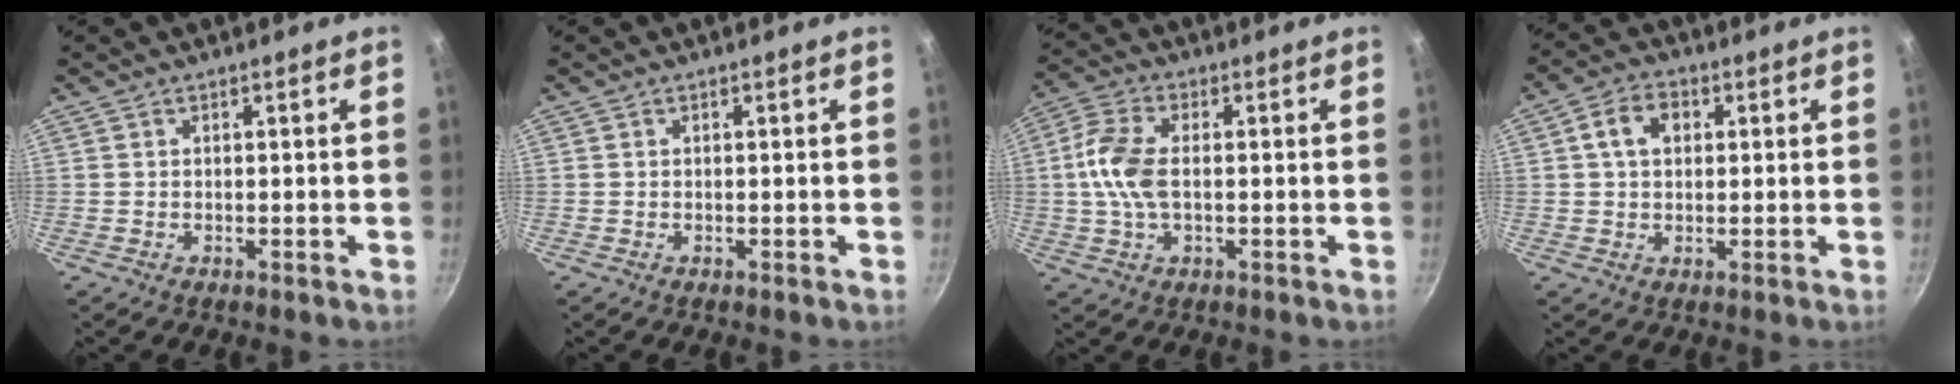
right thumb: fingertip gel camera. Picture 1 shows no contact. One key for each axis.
{"total": 0.0}
{"total": 9.1, "fx": 0.0, "fy": 5.0, "fz": 7.6, "tx": -0.156, "ty": 0.017, "tz": -0.008}
{"total": 6.4, "fx": 1.4, "fy": 4.6, "fz": 4.1, "tx": -0.057, "ty": 0.009, "tz": 0.017}